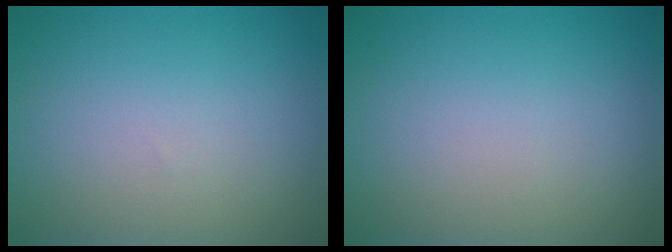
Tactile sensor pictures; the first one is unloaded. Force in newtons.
{"total": 0.0}